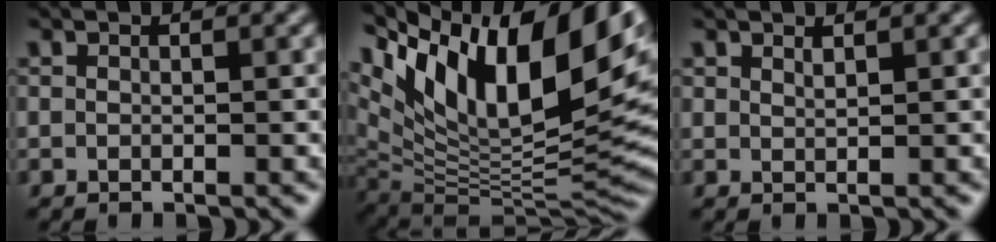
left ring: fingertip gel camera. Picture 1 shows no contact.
{"total": 18.2, "force": [7.5, 8.5, 14.3], "torque": [-0.241, 0.009, 0.136]}
{"total": 0.7, "force": [0.7, 0.1, 0.2], "torque": [-0.003, -0.002, 0.014]}